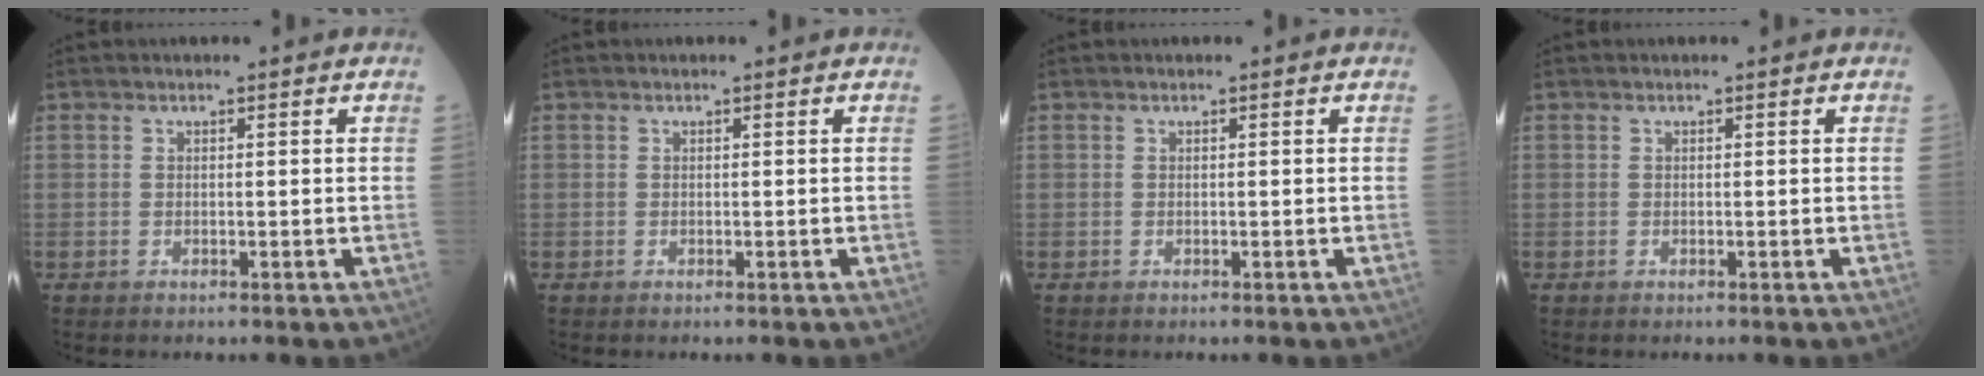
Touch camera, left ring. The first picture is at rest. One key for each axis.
{"total": 0.0}
{"total": 0.0}
{"total": 0.0}